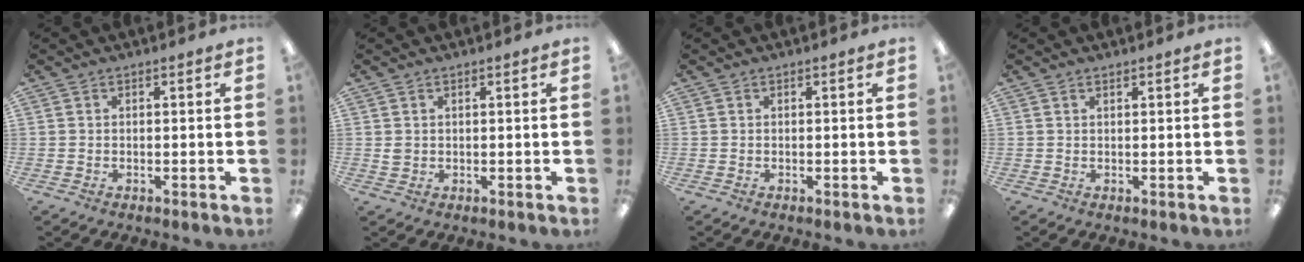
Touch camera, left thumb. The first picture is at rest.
{"total": 1.3, "force": [0.6, 0.8, 0.8], "torque": [-0.017, 0.002, 0.011]}
{"total": 0.0}
{"total": 0.9, "force": [0.7, 0.1, 0.5], "torque": [-0.011, -0.001, 0.013]}